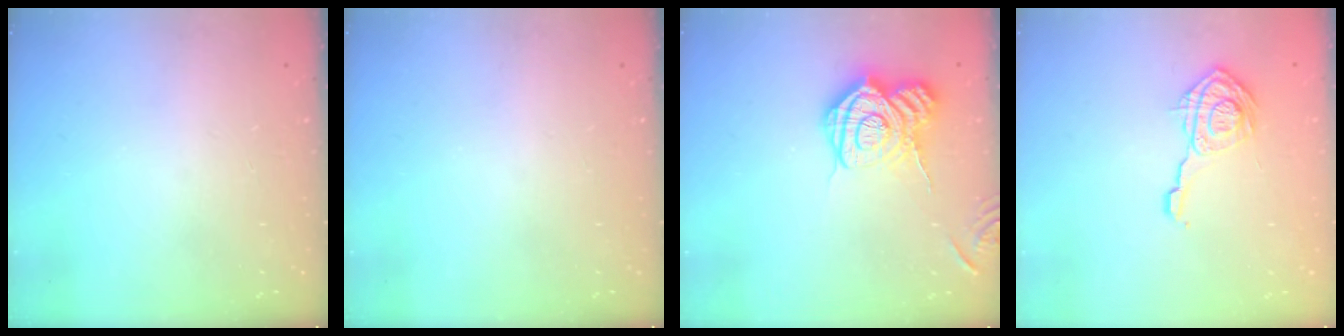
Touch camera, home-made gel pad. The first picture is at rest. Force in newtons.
{"total": 0.0}
{"total": 16.9, "press": 16.9, "slide": 0.8}
{"total": 13.1, "press": 13.1, "slide": 0.3}